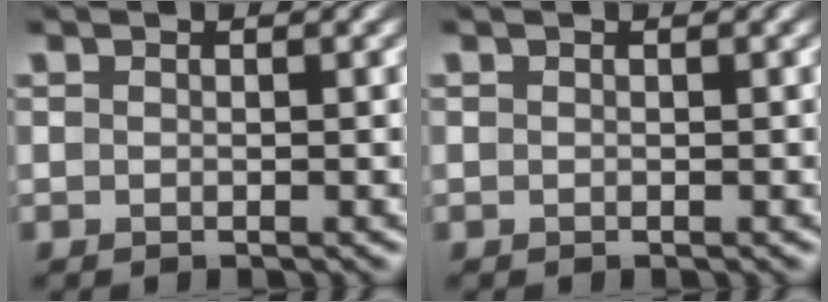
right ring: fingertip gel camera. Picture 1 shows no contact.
{"total": 0.0}